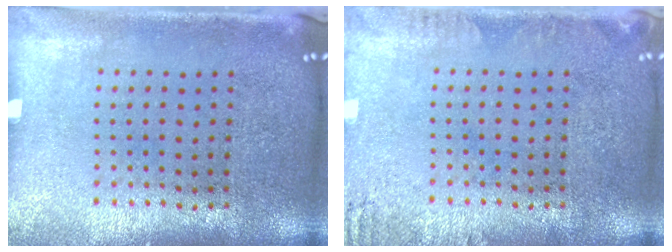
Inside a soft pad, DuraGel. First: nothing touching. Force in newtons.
{"total": 1.5, "press": 1.5, "slide": 0.2}